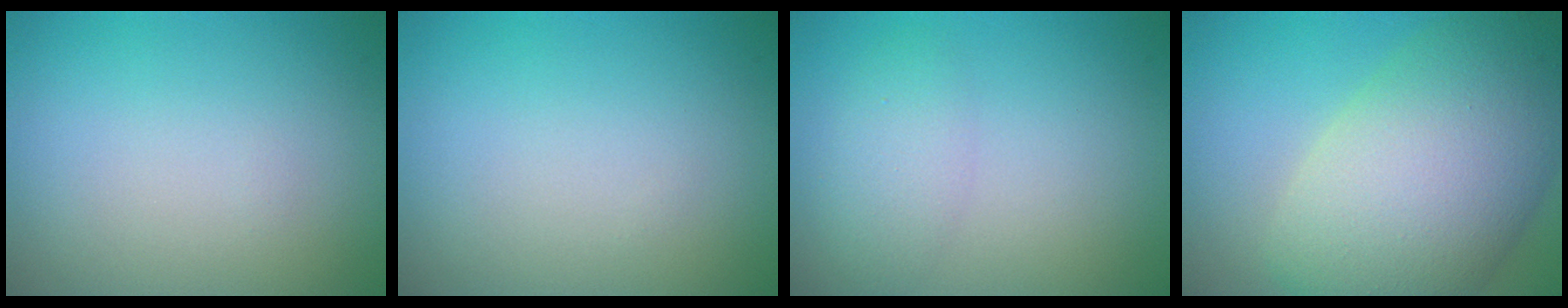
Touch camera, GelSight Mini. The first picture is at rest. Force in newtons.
{"total": 0.0}
{"total": 2.2, "press": 2.2, "slide": 0.1}
{"total": 11.8, "press": 11.8, "slide": 0.6}